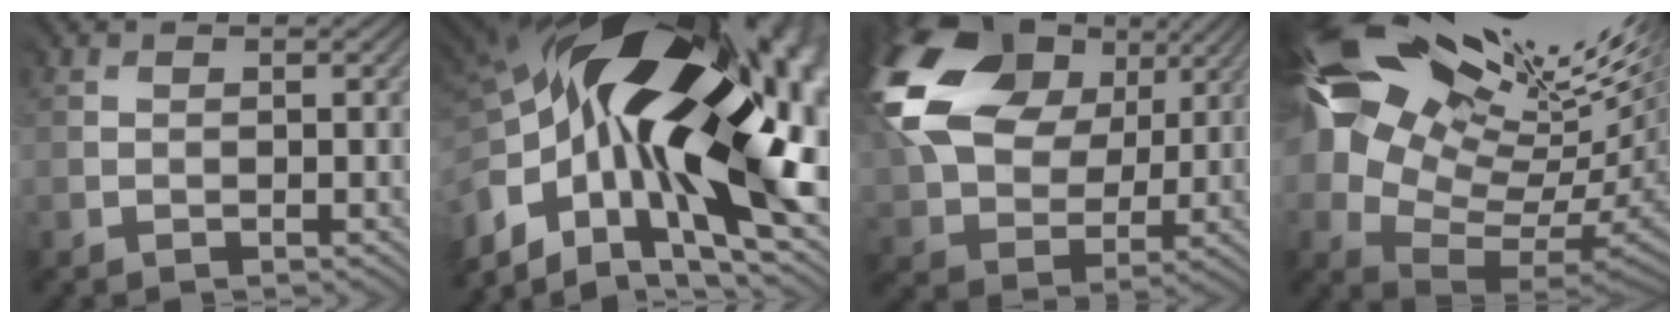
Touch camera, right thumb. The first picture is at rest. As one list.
[{"total": 22.2, "force": [-1.1, 11.3, 19.1], "torque": [-0.357, -0.037, -0.031]}, {"total": 18.5, "force": [7.2, 12.5, 11.5], "torque": [-0.269, 0.041, 0.130]}, {"total": 17.3, "force": [7.5, 7.5, 13.7], "torque": [-0.232, 0.019, 0.158]}]